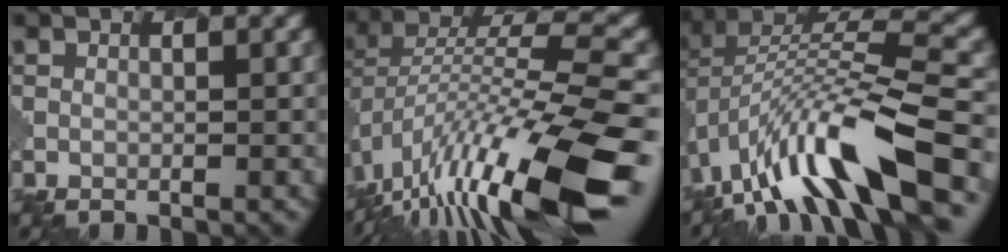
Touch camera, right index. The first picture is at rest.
{"total": 14.9, "force": [-7.7, 3.5, 12.2], "torque": [-0.227, 0.021, -0.134]}
{"total": 11.7, "force": [-5.3, 3.9, 9.7], "torque": [-0.170, 0.021, -0.093]}